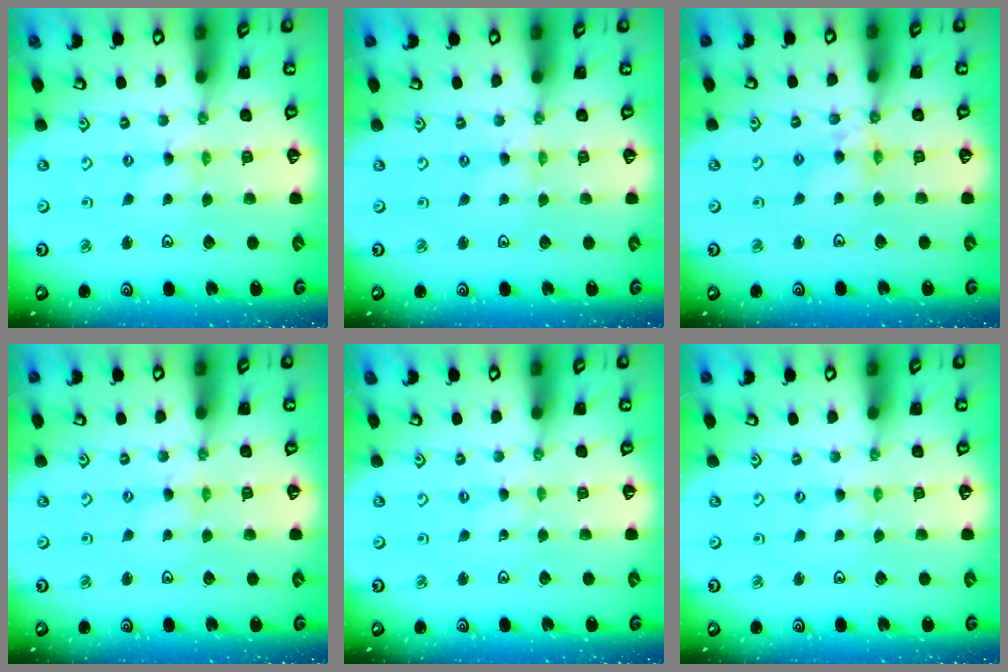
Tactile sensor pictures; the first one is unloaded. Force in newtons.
{"total": 0.0}
{"total": 7.0, "press": 7.0, "slide": 0.8}
{"total": 1.1, "press": 1.0, "slide": 0.1}
{"total": 0.0}
{"total": 0.7, "press": 0.7, "slide": 0.1}